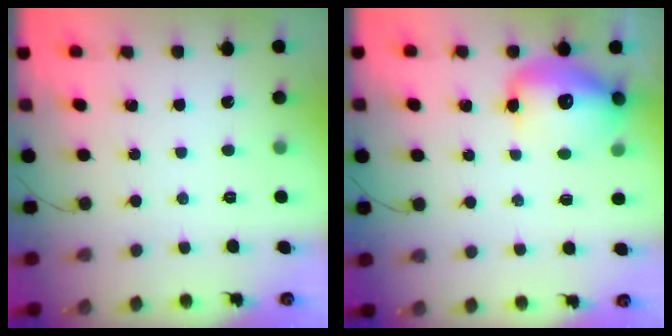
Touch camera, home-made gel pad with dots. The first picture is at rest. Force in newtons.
{"total": 14.2, "press": 13.7, "slide": 3.7}